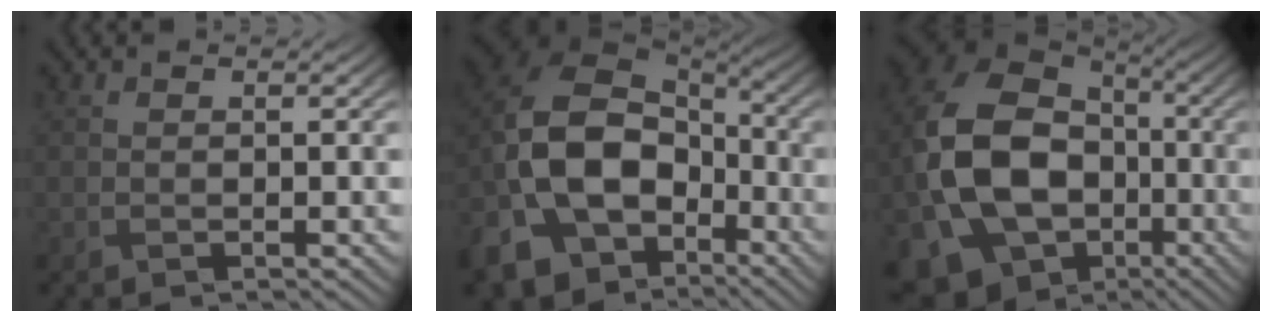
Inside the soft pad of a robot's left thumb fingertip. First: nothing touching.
{"total": 17.5, "force": [-6.4, 12.9, 9.9], "torque": [-0.253, -0.036, -0.119]}
{"total": 20.1, "force": [-4.1, 15.3, 12.4], "torque": [-0.293, -0.028, -0.064]}